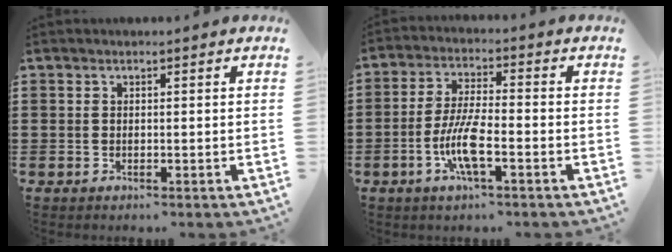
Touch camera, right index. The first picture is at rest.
{"total": 7.7, "force": [-2.7, 1.8, 7.0], "torque": [-0.155, -0.012, -0.057]}